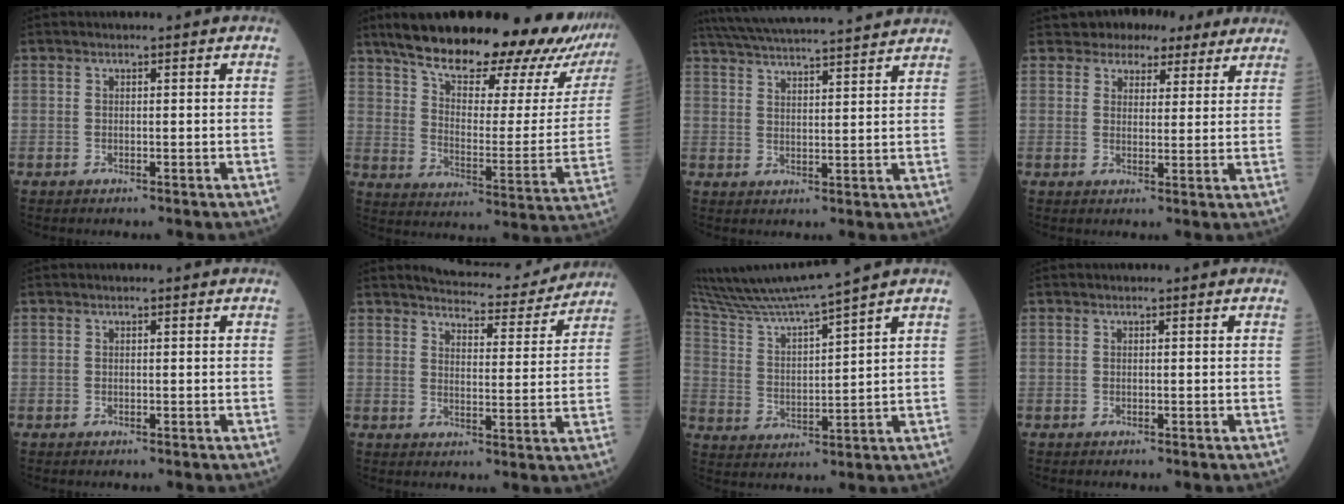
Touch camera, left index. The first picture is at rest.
{"total": 30.4, "force": [25.0, 4.6, 16.8], "torque": [-0.254, -0.046, 0.331]}
{"total": 19.9, "force": [18.3, 0.7, 7.7], "torque": [-0.140, 0.025, 0.263]}
{"total": 7.8, "force": [6.6, 3.9, 1.3], "torque": [-0.010, 0.018, 0.077]}
{"total": 0.0}
{"total": 12.2, "force": [11.7, 2.1, 2.5], "torque": [-0.026, -0.014, 0.144]}
{"total": 13.3, "force": [11.9, -2.0, 5.6], "torque": [-0.114, 0.000, 0.216]}
{"total": 0.0}